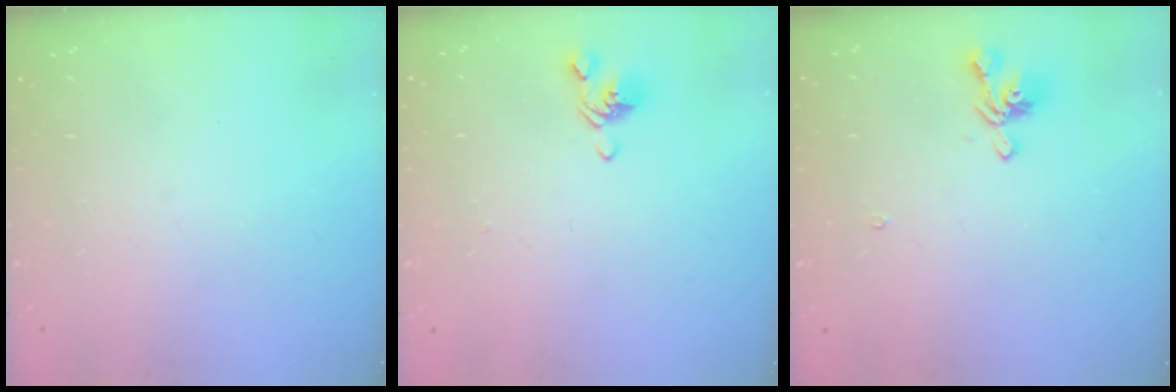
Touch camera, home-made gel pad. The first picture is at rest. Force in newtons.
{"total": 0.0}
{"total": 2.3, "press": 2.3, "slide": 0.1}